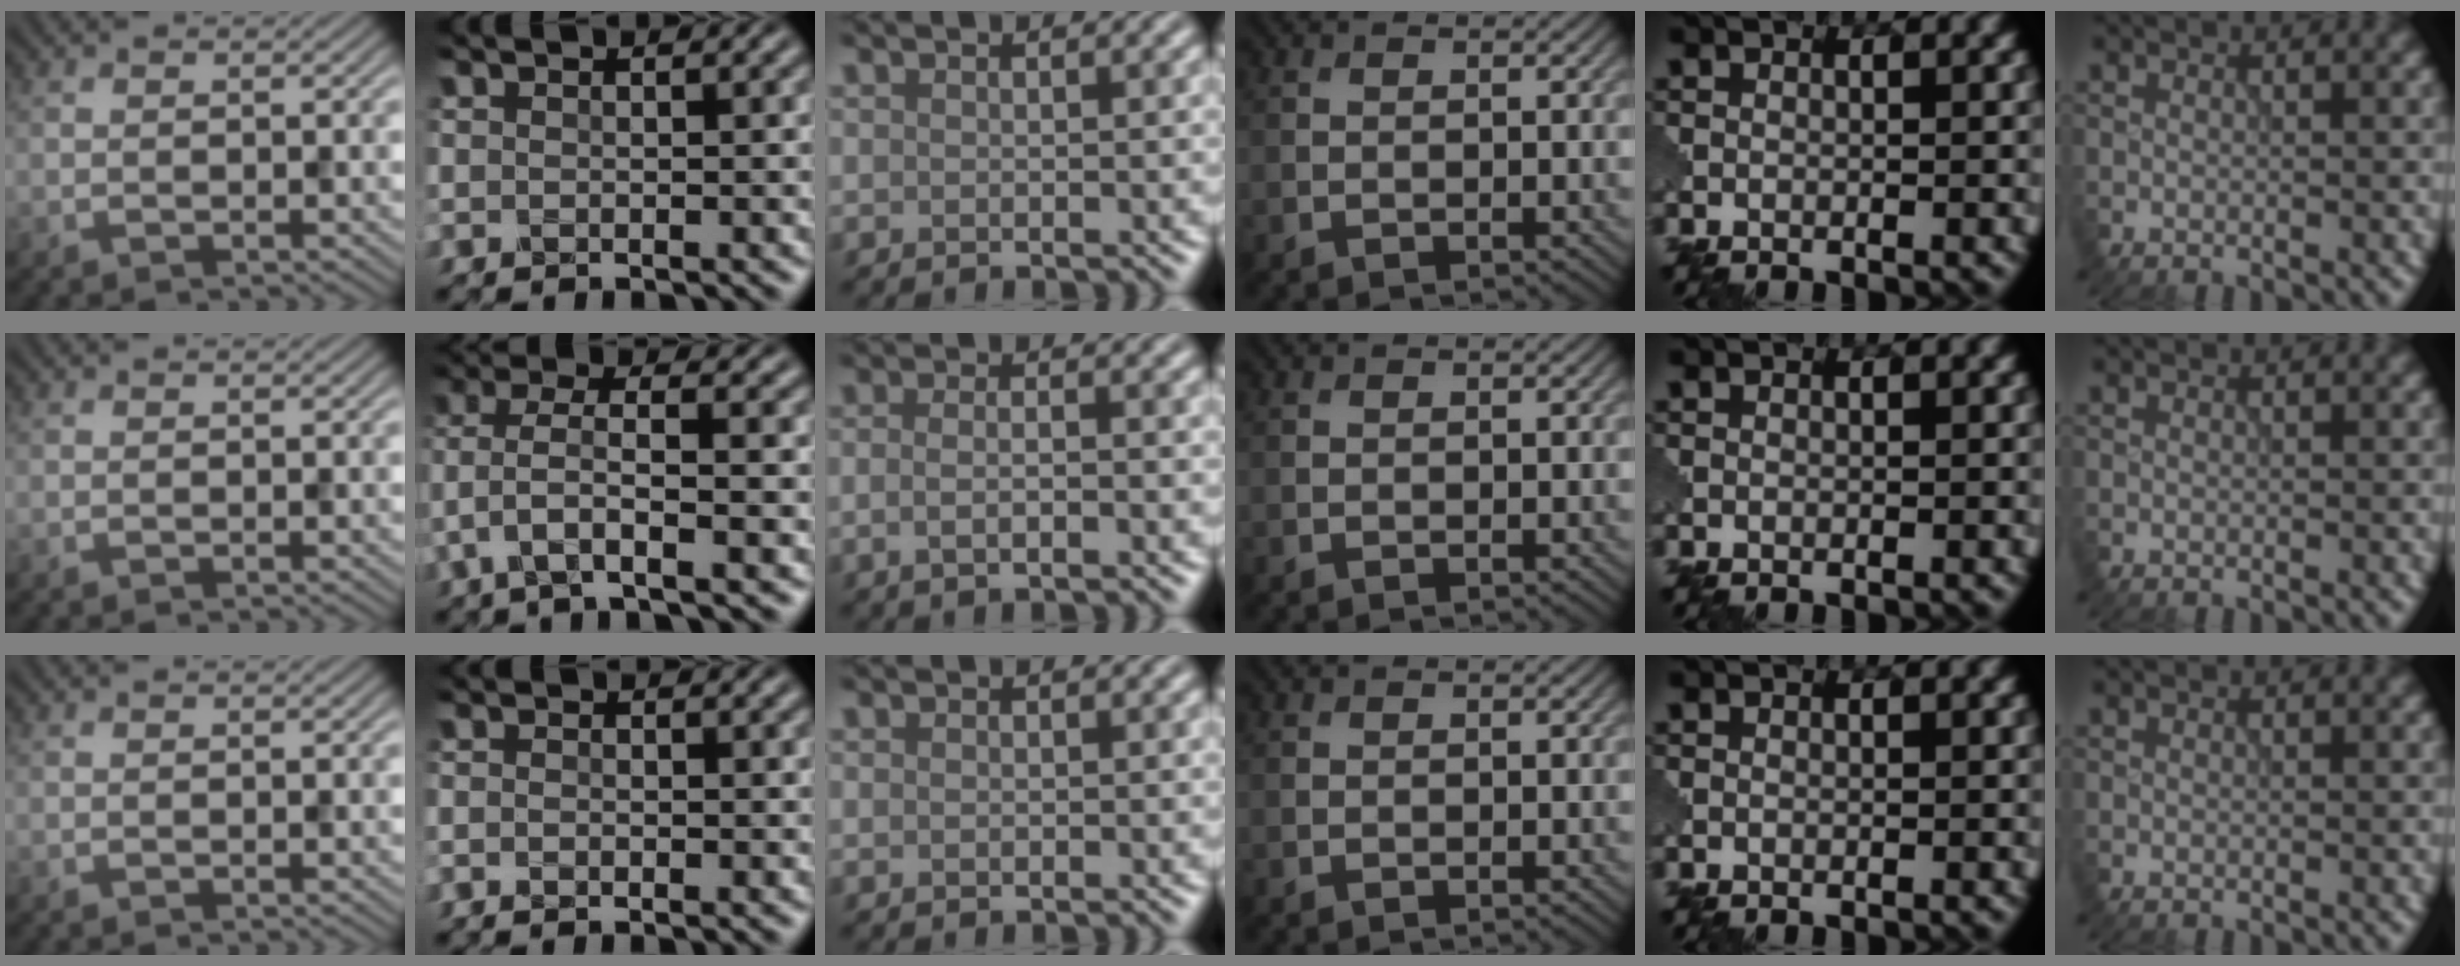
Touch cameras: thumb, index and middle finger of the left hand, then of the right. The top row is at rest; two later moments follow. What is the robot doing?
{"motion": "extract", "object": "pin"}